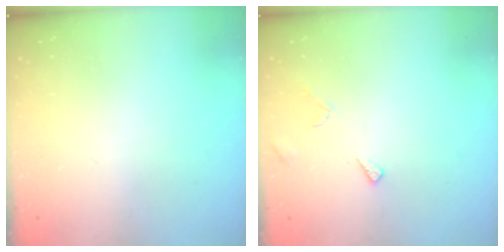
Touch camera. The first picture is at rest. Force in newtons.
{"total": 5.6, "press": 5.5, "slide": 0.5}